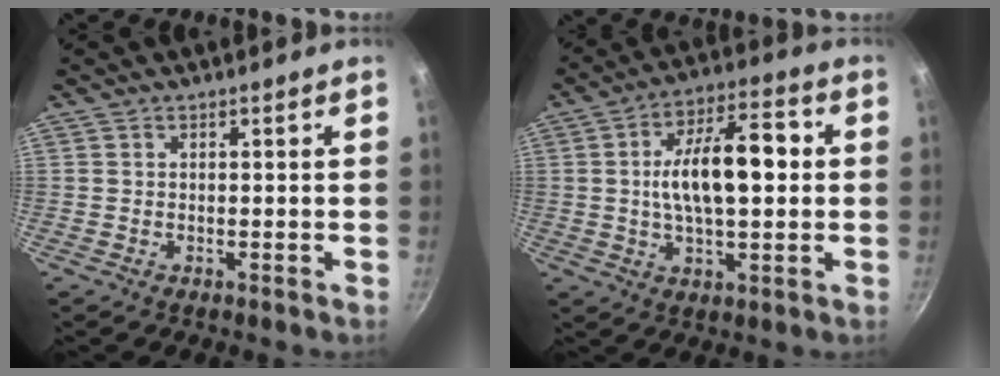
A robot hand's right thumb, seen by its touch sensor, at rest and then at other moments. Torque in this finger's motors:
{"motor_torque": [1.06, 3.35, 1.73, -0.05, 0.14]}